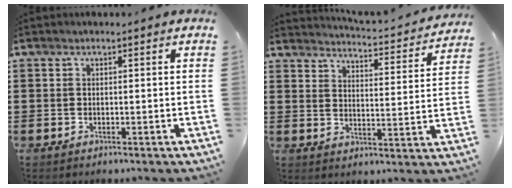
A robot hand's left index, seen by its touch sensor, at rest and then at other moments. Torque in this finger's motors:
{"motor_torque": [2.14, 0.00, -0.17, 0.03]}